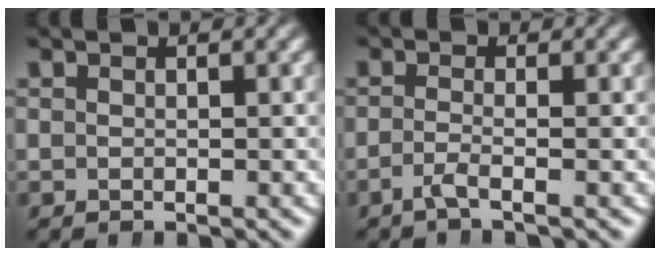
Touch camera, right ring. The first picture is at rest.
{"total": 2.0, "force": [-1.5, 0.0, 1.3], "torque": [-0.038, -0.013, -0.025]}